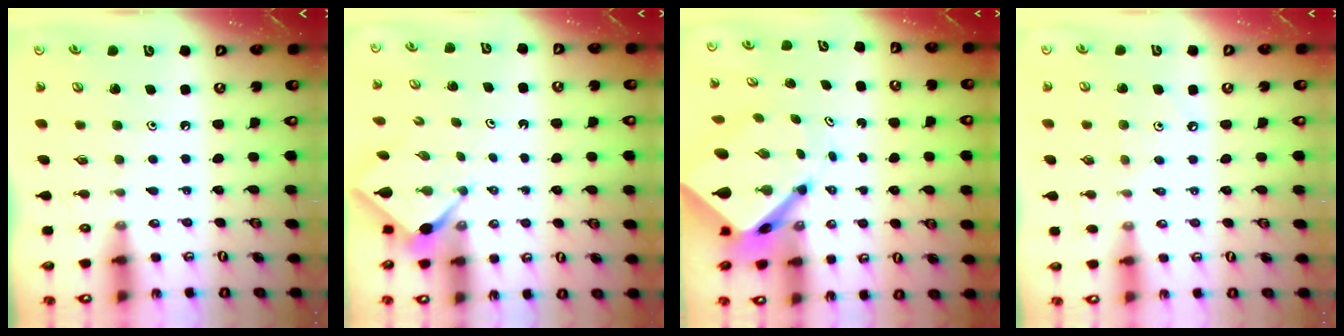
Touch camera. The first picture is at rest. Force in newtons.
{"total": 2.4, "press": 2.4, "slide": 0.3}
{"total": 8.9, "press": 8.9, "slide": 0.8}
{"total": 5.9, "press": 5.8, "slide": 0.8}